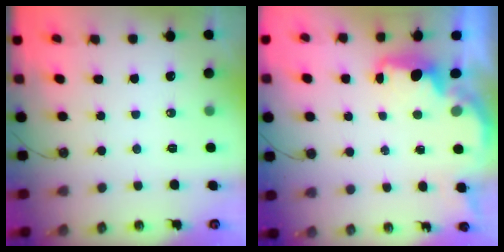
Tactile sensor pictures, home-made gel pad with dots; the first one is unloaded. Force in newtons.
{"total": 2.0, "press": 1.9, "slide": 0.7}